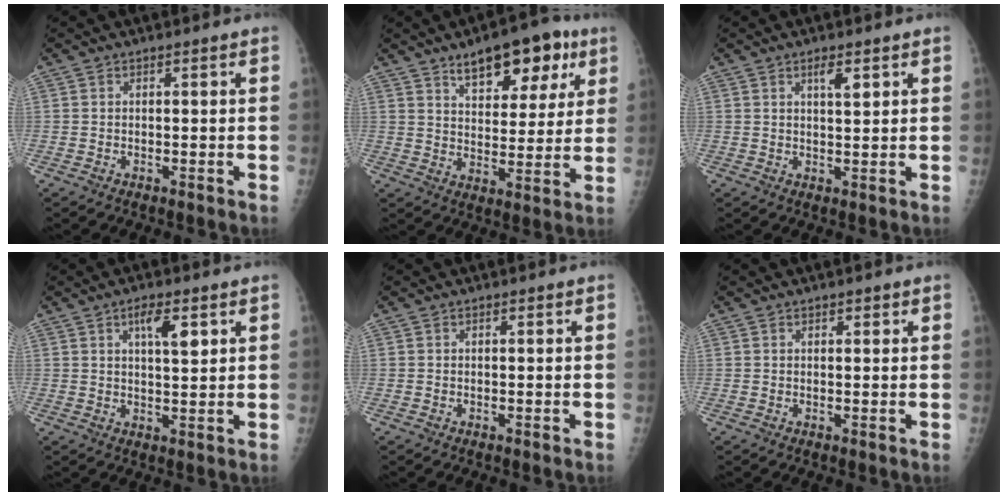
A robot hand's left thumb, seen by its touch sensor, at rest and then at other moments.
{"total": 14.6, "force": [8.2, 6.9, 9.8], "torque": [-0.092, -0.027, 0.121]}
{"total": 3.1, "force": [1.6, 0.9, 2.4], "torque": [-0.035, -0.009, 0.028]}
{"total": 5.3, "force": [2.4, 1.7, 4.4], "torque": [-0.067, -0.010, 0.041]}
{"total": 0.0}
{"total": 1.1, "force": [0.7, 0.5, 0.6], "torque": [-0.001, -0.002, 0.008]}